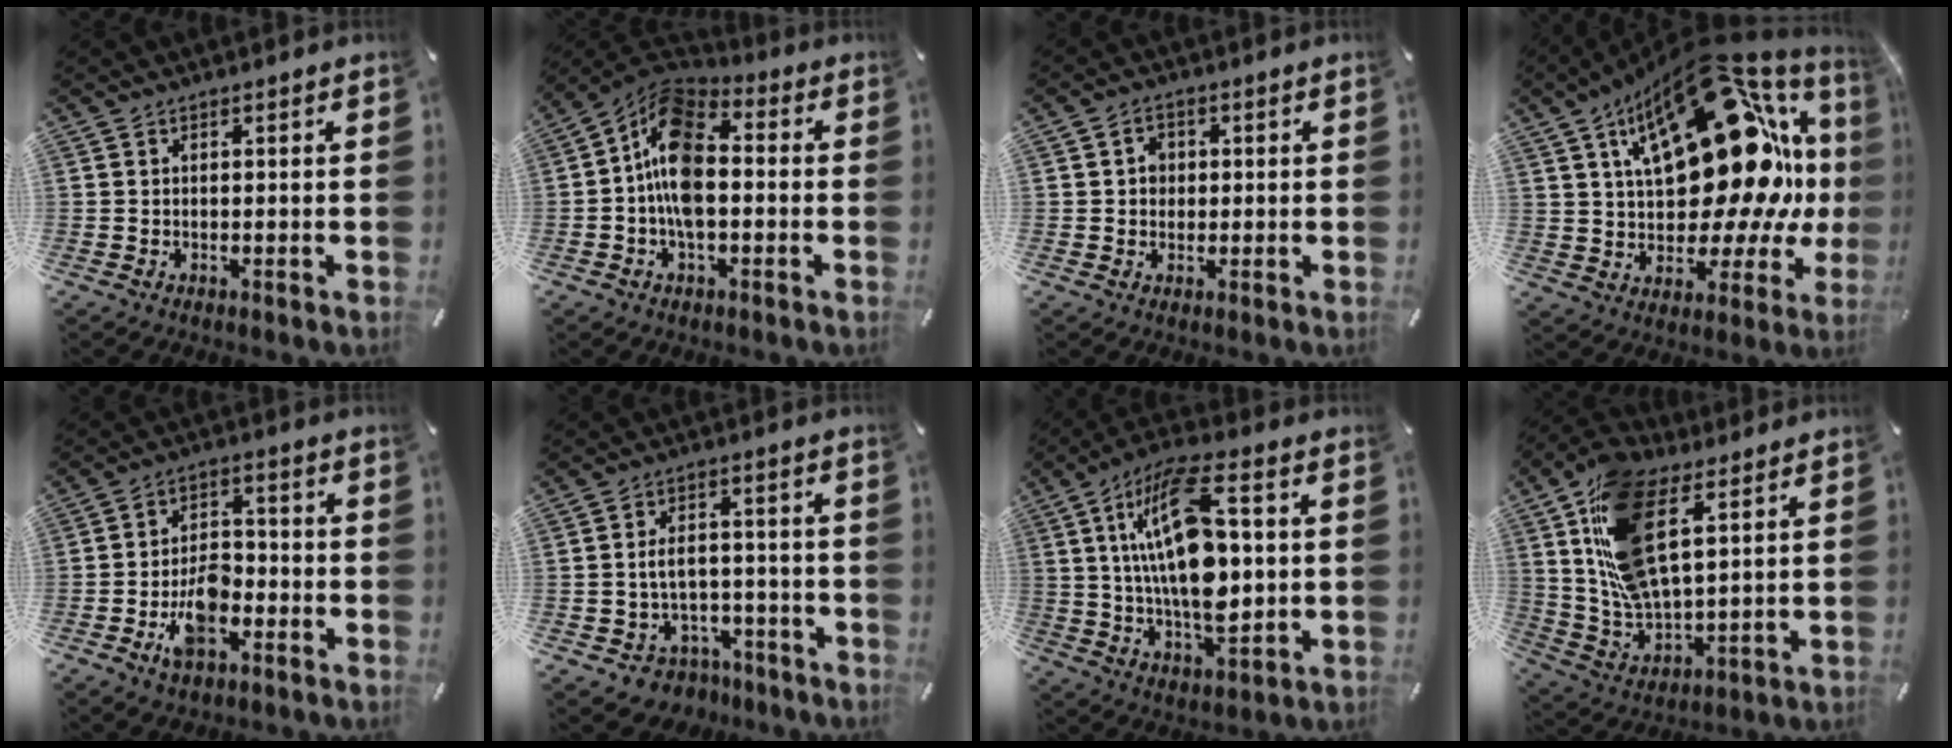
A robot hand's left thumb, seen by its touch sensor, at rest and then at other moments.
{"total": 12.6, "force": [-2.0, 7.3, 10.1], "torque": [-0.203, 0.000, -0.039]}
{"total": 3.5, "force": [0.2, 3.2, 1.4], "torque": [-0.015, 0.001, -0.002]}
{"total": 31.2, "force": [9.0, 15.8, 25.4], "torque": [-0.376, -0.076, 0.168]}
{"total": 9.7, "force": [-4.3, 5.8, 6.5], "torque": [-0.125, 0.015, -0.078]}
{"total": 6.8, "force": [-1.6, 5.8, 3.2], "torque": [-0.054, 0.019, -0.025]}
{"total": 20.2, "force": [3.5, 8.9, 17.8], "torque": [-0.362, -0.007, 0.048]}
{"total": 18.4, "force": [8.2, 9.0, 13.8], "torque": [-0.315, -0.019, 0.146]}